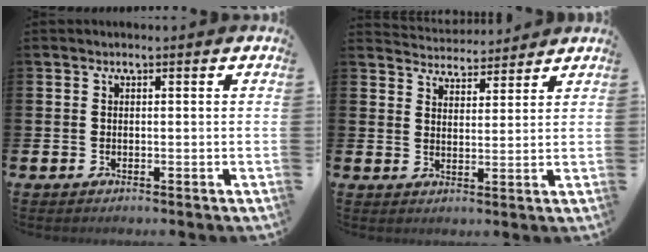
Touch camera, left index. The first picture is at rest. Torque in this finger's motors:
{"motor_torque": [0.30, -0.31, 0.01, -0.02]}